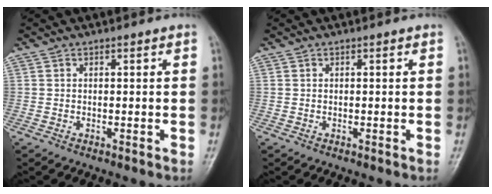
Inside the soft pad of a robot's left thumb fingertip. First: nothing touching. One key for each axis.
{"total": 0.0}